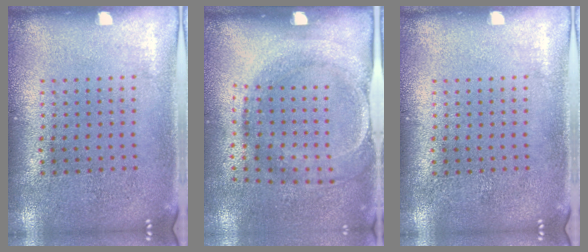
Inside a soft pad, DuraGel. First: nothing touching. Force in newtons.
{"total": 1.9, "press": 1.2, "slide": 1.5}
{"total": 0.0}